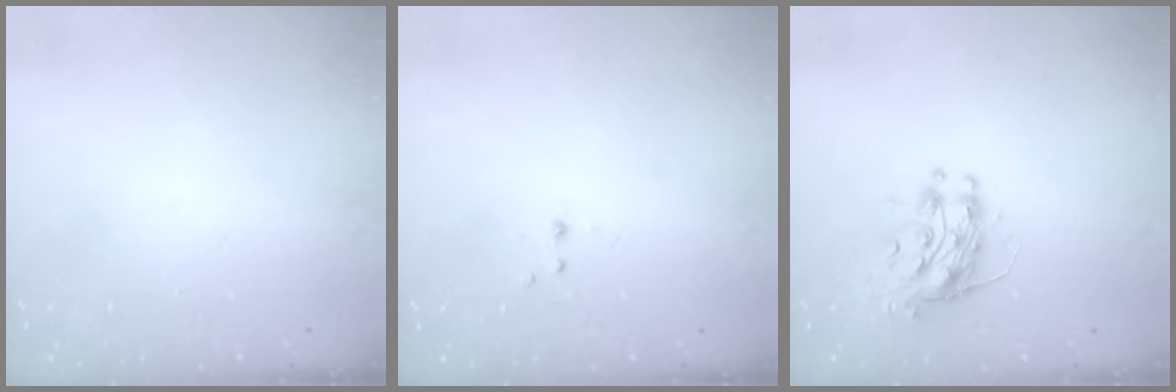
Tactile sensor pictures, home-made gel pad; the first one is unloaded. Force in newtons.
{"total": 2.2, "press": 1.9, "slide": 1.0}
{"total": 10.9, "press": 10.8, "slide": 0.8}